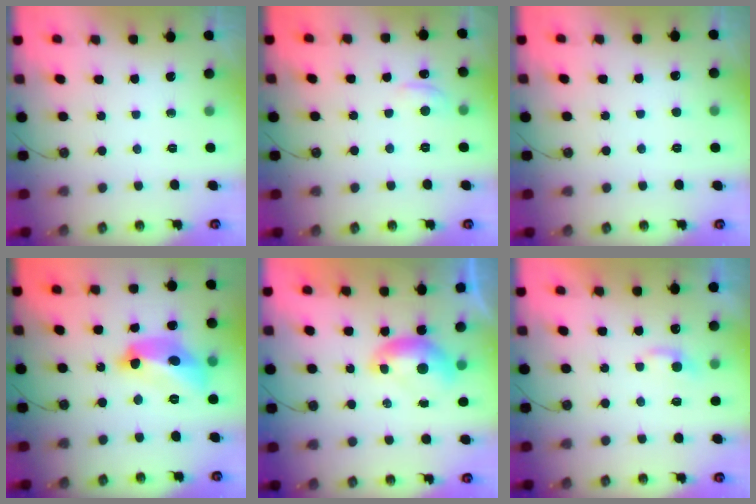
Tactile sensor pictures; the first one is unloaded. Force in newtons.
{"total": 0.5, "press": 0.3, "slide": 0.4}
{"total": 2.7, "press": 2.7, "slide": 0.3}
{"total": 13.6, "press": 13.5, "slide": 1.0}
{"total": 0.0}
{"total": 1.7, "press": 1.6, "slide": 0.4}